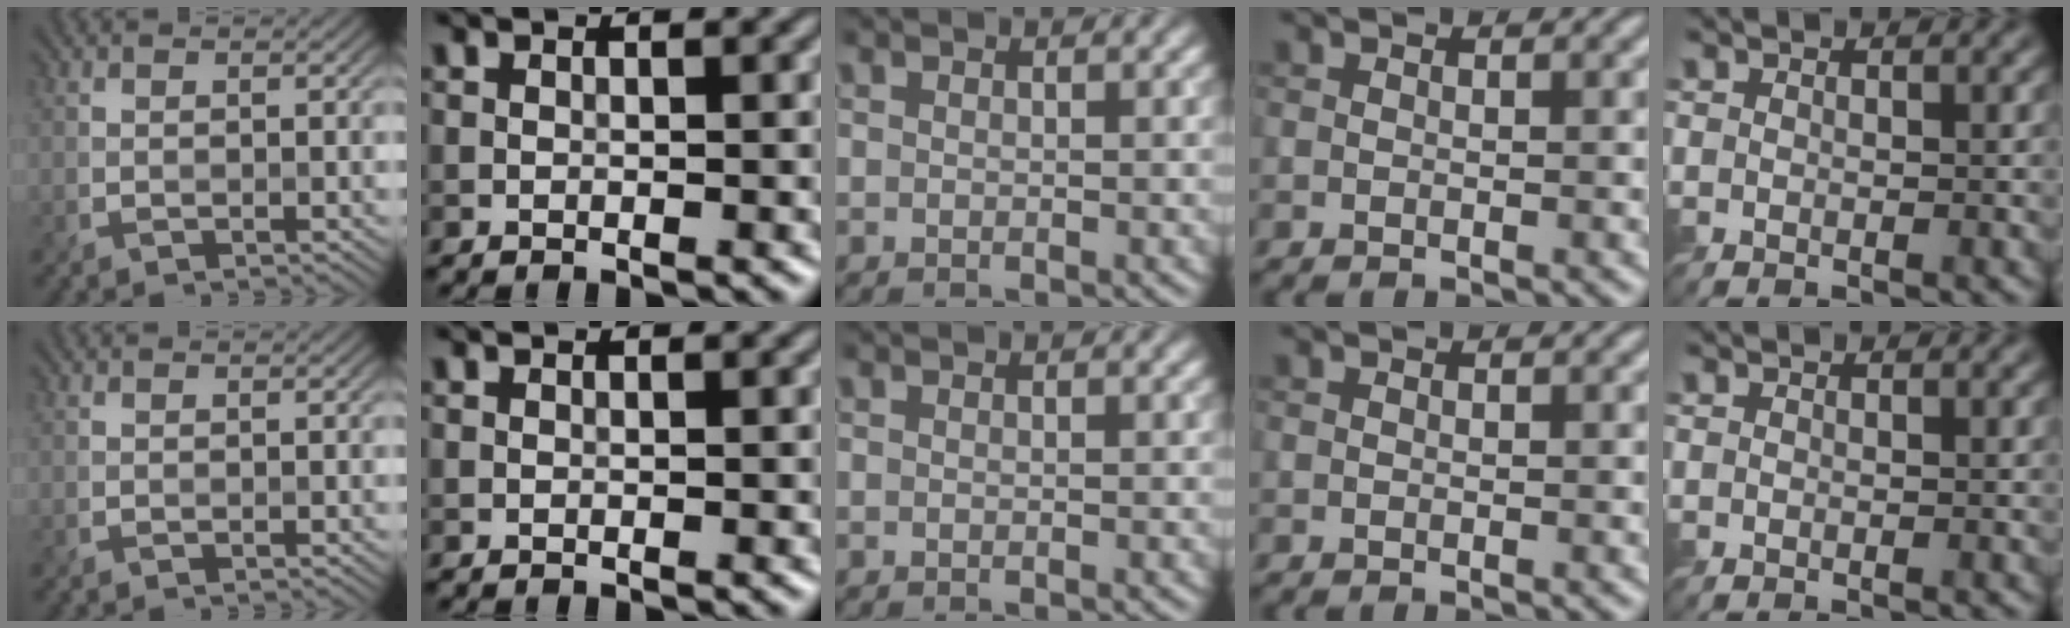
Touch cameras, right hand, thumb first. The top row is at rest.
{}